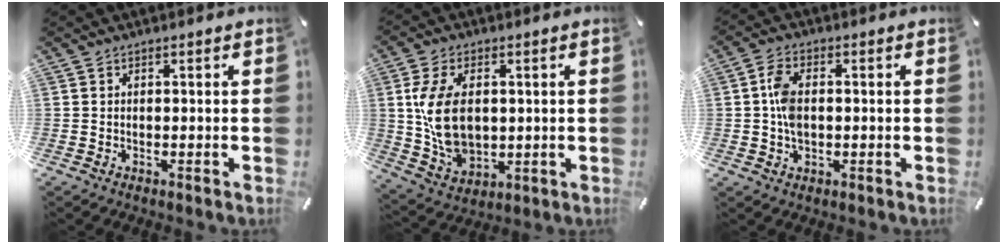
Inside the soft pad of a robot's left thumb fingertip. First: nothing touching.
{"total": 12.8, "force": [1.6, 8.9, 9.0], "torque": [-0.196, 0.000, 0.029]}
{"total": 5.8, "force": [0.1, 3.6, 4.5], "torque": [-0.101, 0.005, 0.000]}